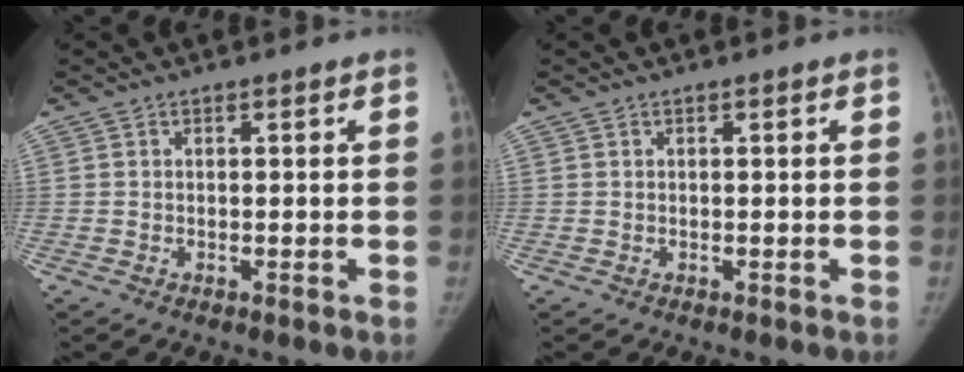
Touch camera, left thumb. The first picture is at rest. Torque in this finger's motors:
{"motor_torque": [-0.38, 0.15, -0.10, 0.43, -0.05]}